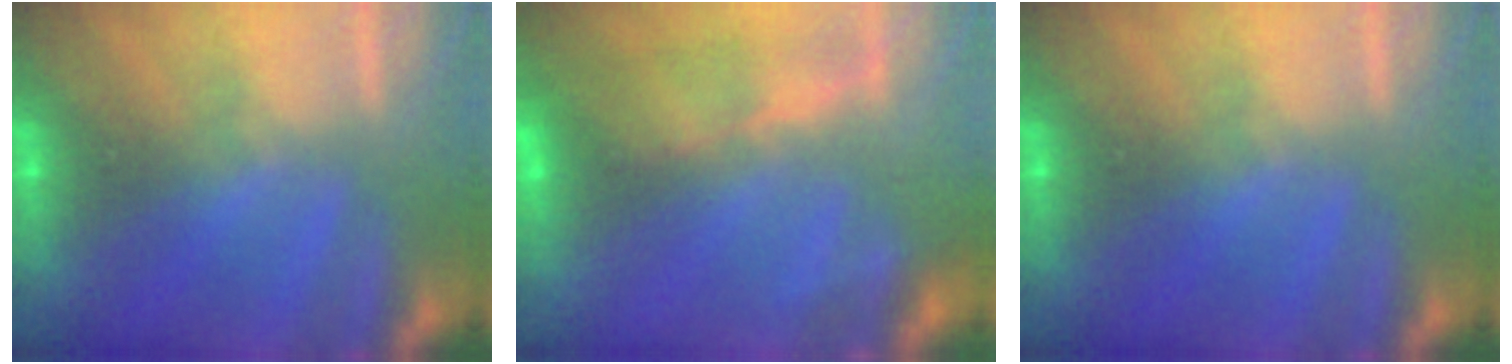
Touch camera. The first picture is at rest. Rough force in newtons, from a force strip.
{"total": 7.8}
{"total": 0.0}